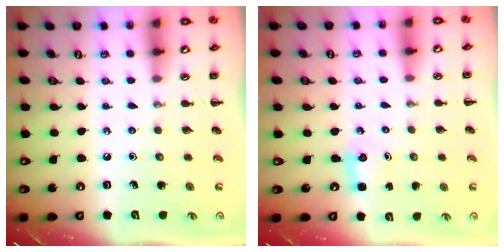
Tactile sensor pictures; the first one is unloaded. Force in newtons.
{"total": 1.8, "press": 1.7, "slide": 0.5}